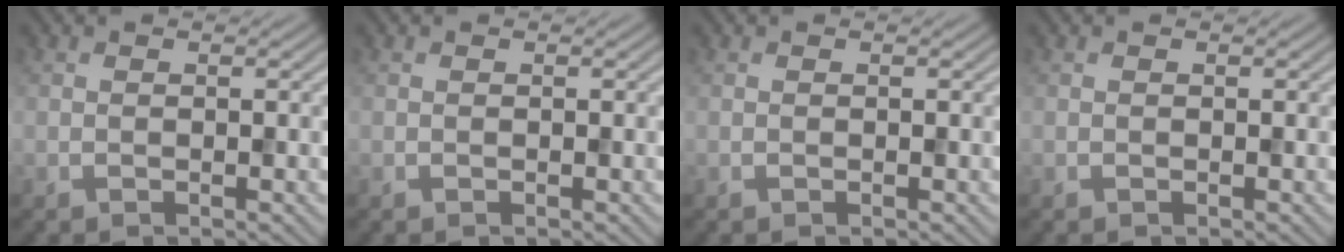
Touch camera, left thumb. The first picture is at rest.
{"total": 0.0}
{"total": 0.0}
{"total": 0.0}